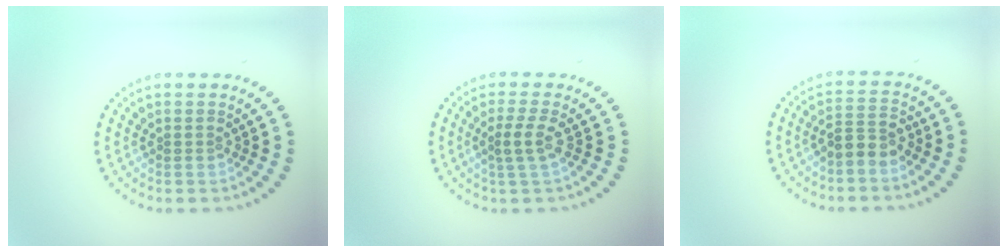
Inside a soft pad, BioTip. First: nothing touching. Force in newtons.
{"total": 1.8, "press": 1.4, "slide": 1.1}
{"total": 2.5, "press": 2.3, "slide": 1.1}